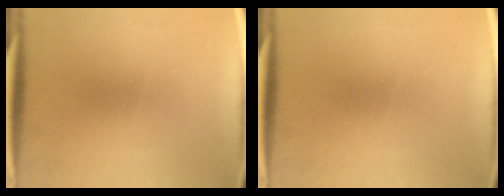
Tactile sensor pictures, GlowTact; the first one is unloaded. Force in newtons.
{"total": 0.0}